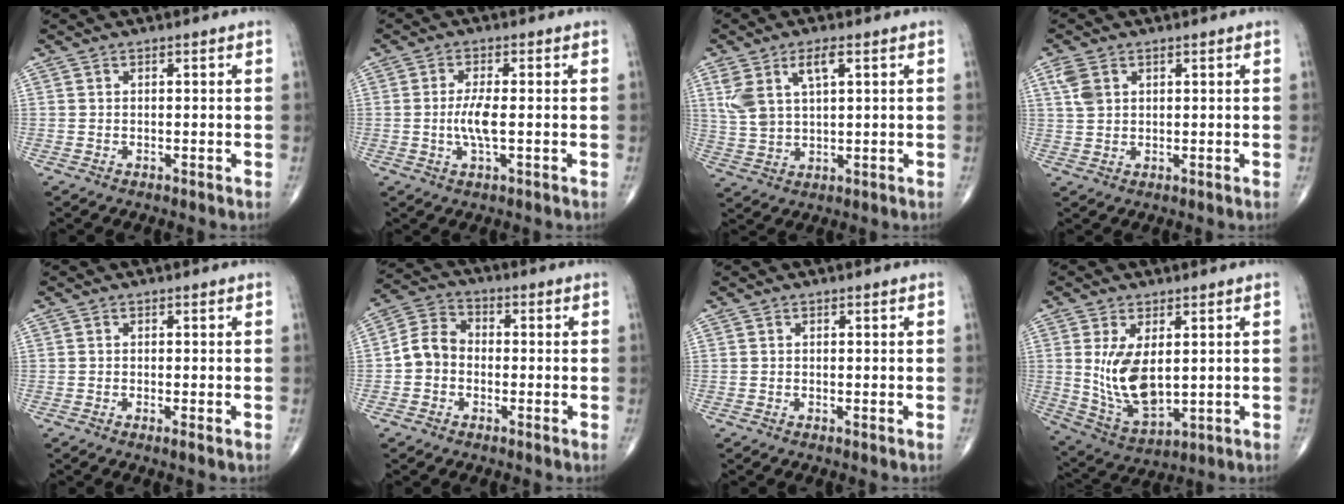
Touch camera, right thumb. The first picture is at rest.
{"total": 4.5, "force": [-0.4, 1.0, 4.4], "torque": [-0.099, -0.004, -0.011]}
{"total": 8.0, "force": [3.3, 3.5, 6.4], "torque": [-0.133, -0.003, 0.071]}
{"total": 3.8, "force": [1.6, 2.4, 2.4], "torque": [-0.050, 0.002, 0.039]}
{"total": 1.2, "force": [-0.4, 0.1, 1.1], "torque": [-0.028, -0.005, -0.011]}
{"total": 6.6, "force": [-1.3, 5.4, 3.4], "torque": [-0.048, 0.027, -0.038]}
{"total": 0.0}
{"total": 11.1, "force": [1.5, 5.8, 9.4], "torque": [-0.165, -0.022, 0.046]}